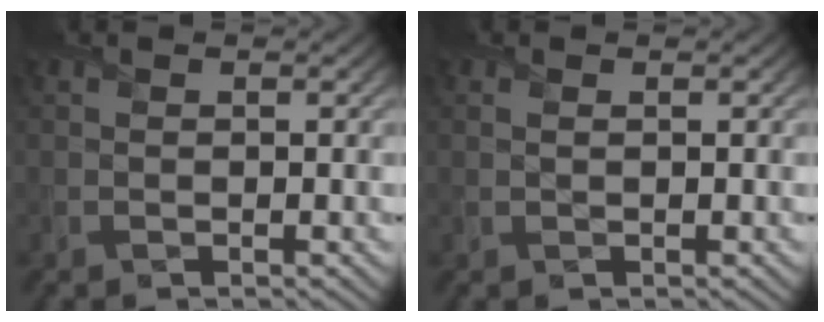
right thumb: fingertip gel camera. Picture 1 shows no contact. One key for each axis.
{"total": 0.0}